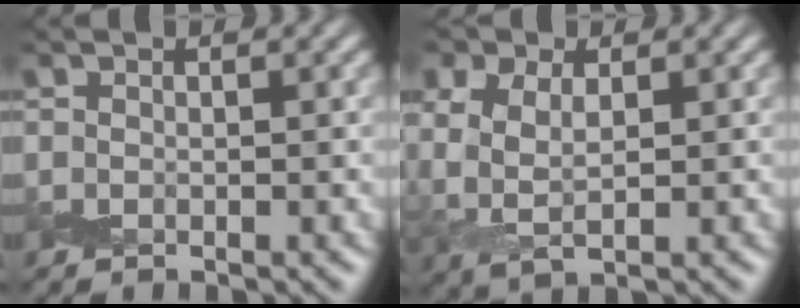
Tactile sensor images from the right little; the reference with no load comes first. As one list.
[{"total": 4.4, "force": [1.1, 2.8, 3.2], "torque": [-0.077, -0.002, 0.023]}]